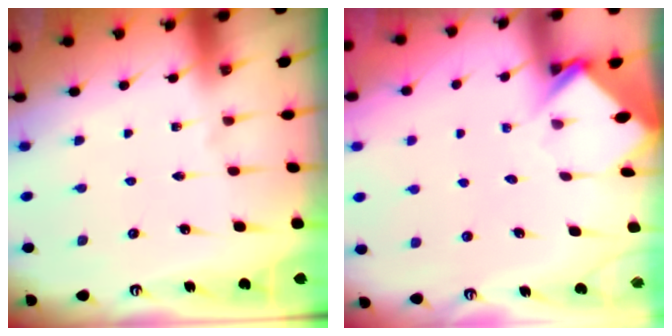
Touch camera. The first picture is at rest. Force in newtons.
{"total": 3.9, "press": 3.9, "slide": 0.3}